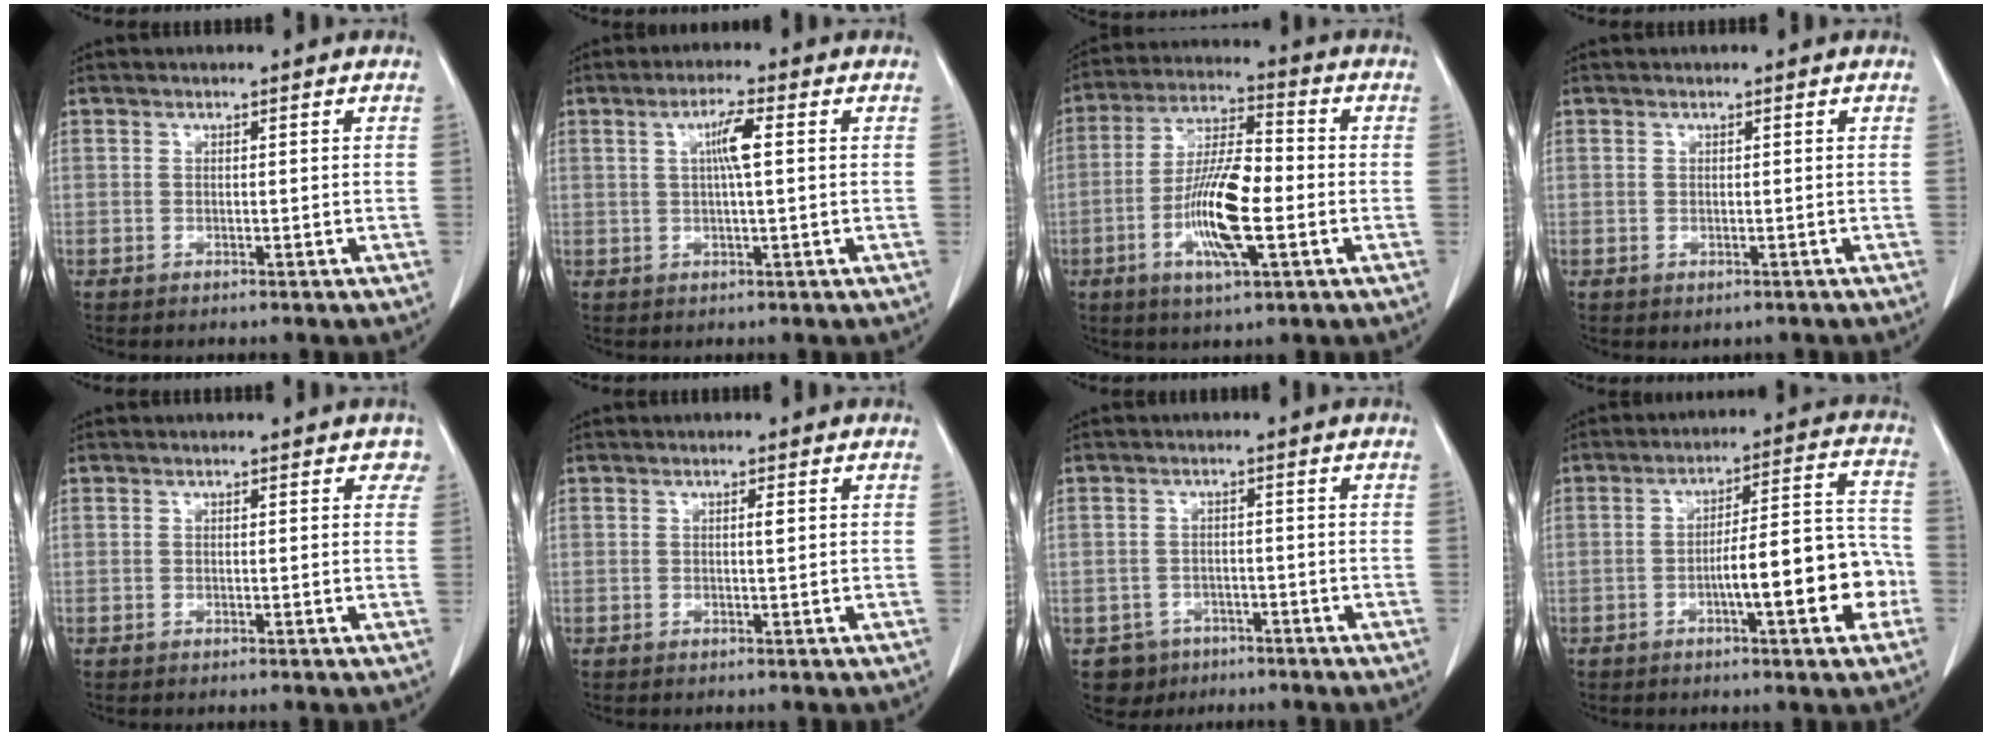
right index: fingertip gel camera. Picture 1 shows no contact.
{"total": 4.2, "force": [0.9, 0.3, 4.1], "torque": [-0.075, 0.005, 0.014]}
{"total": 9.8, "force": [-2.3, 2.3, 9.3], "torque": [-0.172, 0.002, -0.040]}
{"total": 0.9, "force": [-0.2, 0.9, 0.2], "torque": [-0.006, 0.003, 0.002]}
{"total": 1.6, "force": [1.0, 1.0, 0.8], "torque": [0.008, 0.003, -0.001]}
{"total": 0.8, "force": [0.3, 0.0, 0.8], "torque": [-0.009, 0.002, 0.007]}
{"total": 4.3, "force": [-2.6, 3.4, 0.1], "torque": [0.002, 0.008, -0.038]}
{"total": 11.9, "force": [-3.6, 2.1, 11.2], "torque": [-0.154, 0.030, -0.046]}